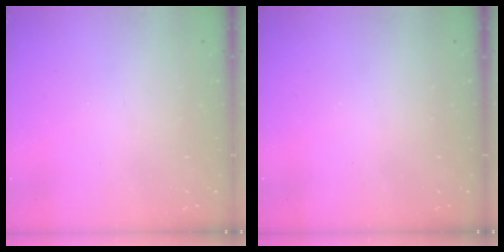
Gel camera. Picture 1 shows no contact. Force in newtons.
{"total": 0.0}